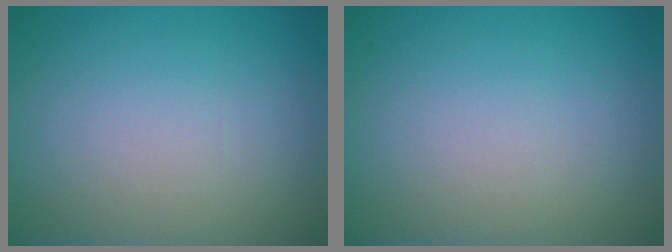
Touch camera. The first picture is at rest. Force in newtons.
{"total": 0.0}